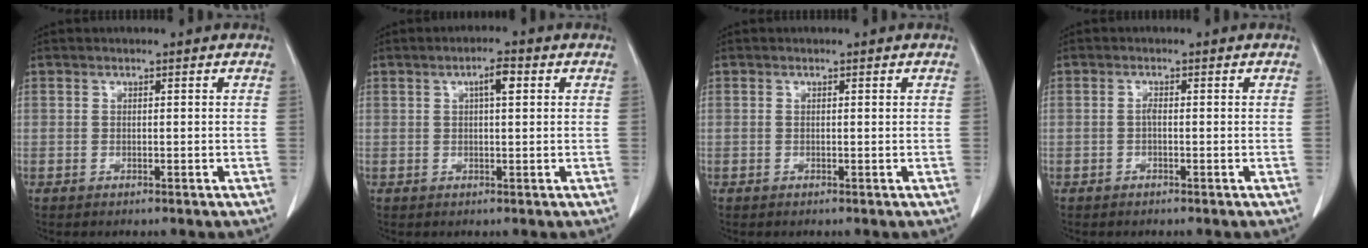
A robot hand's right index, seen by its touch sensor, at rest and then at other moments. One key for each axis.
{"total": 3.1, "fx": 1.2, "fy": 0.7, "fz": 2.8, "tx": -0.044, "ty": 0.006, "tz": 0.017}
{"total": 0.0}
{"total": 0.7, "fx": -0.1, "fy": 0.3, "fz": 0.7, "tx": -0.012, "ty": 0.002, "tz": -0.005}